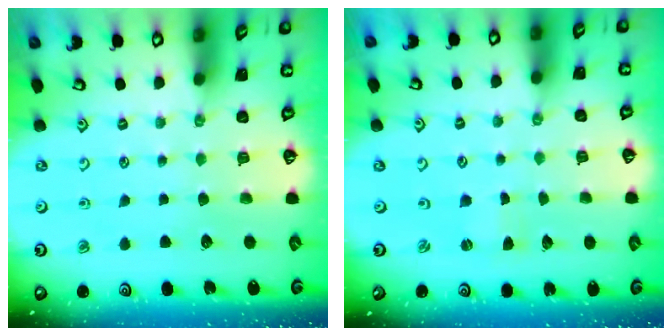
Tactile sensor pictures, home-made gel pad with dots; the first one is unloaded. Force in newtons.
{"total": 0.0}